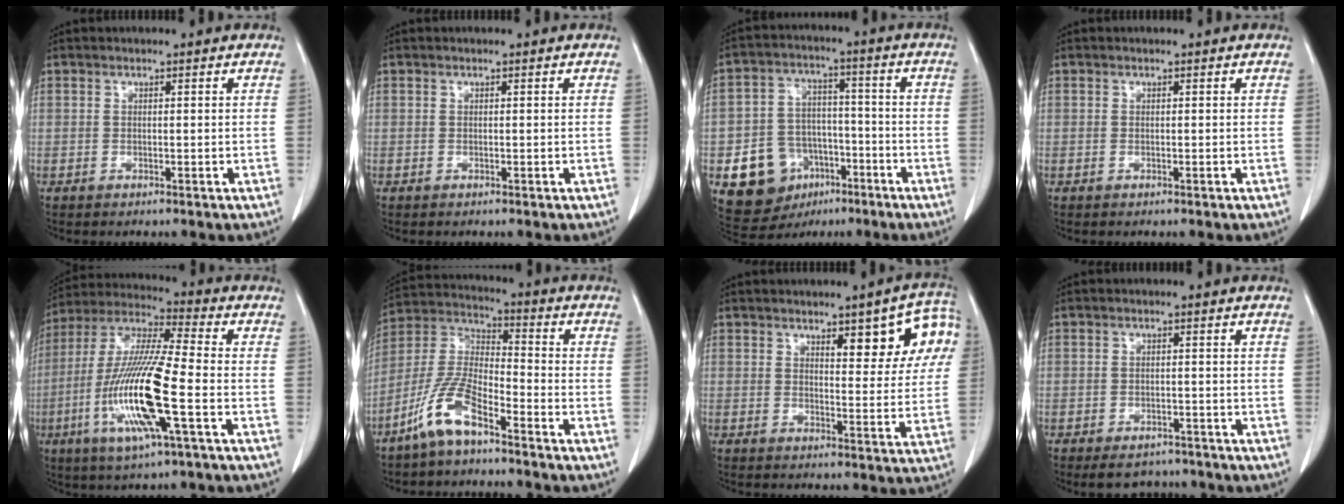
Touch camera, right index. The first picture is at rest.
{"total": 0.0}
{"total": 11.7, "force": [-5.1, 9.5, 4.4], "torque": [-0.081, 0.030, -0.072]}
{"total": 0.0}
{"total": 16.9, "force": [-4.7, 1.1, 16.2], "torque": [-0.336, -0.014, -0.090]}
{"total": 9.8, "force": [-6.6, 2.3, 6.9], "torque": [-0.163, -0.005, -0.137]}
{"total": 9.9, "force": [4.6, 2.8, 8.3], "torque": [-0.096, 0.009, 0.055]}
{"total": 4.9, "force": [-4.3, 2.2, 1.1], "torque": [-0.009, 0.000, -0.060]}